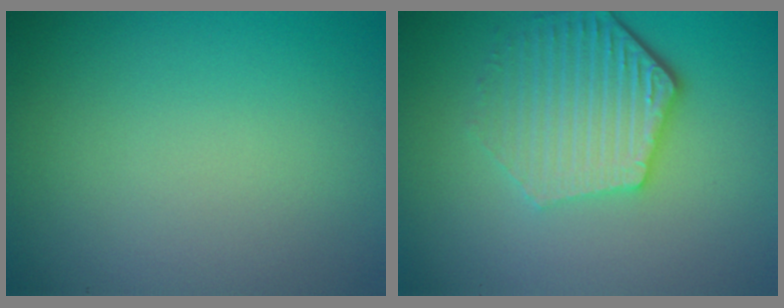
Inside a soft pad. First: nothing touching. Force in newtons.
{"total": 5.8, "press": 4.3, "slide": 3.8}